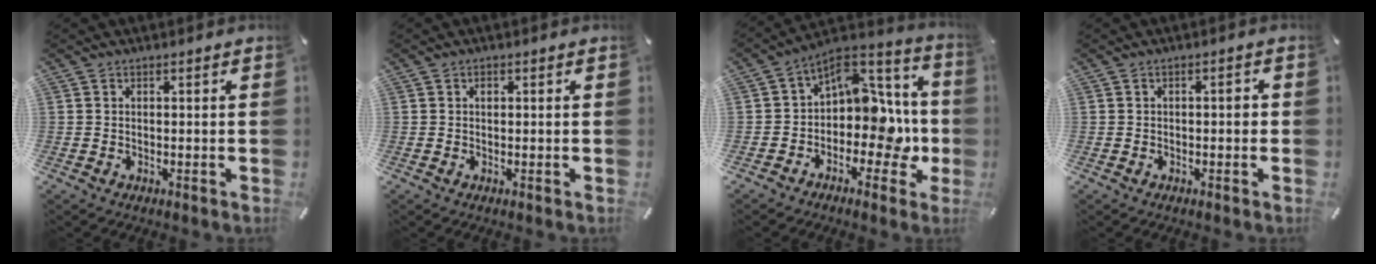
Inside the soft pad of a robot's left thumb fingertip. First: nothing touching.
{"total": 0.8, "force": [0.2, 0.6, 0.5], "torque": [-0.011, 0.002, 0.004]}
{"total": 12.9, "force": [-0.5, 9.2, 9.1], "torque": [-0.110, -0.009, -0.009]}
{"total": 1.7, "force": [-0.3, 0.9, 1.4], "torque": [-0.027, 0.006, -0.009]}